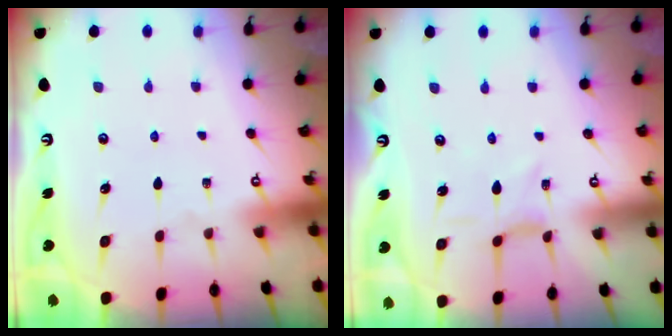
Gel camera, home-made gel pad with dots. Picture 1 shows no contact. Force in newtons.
{"total": 0.8, "press": 0.7, "slide": 0.3}